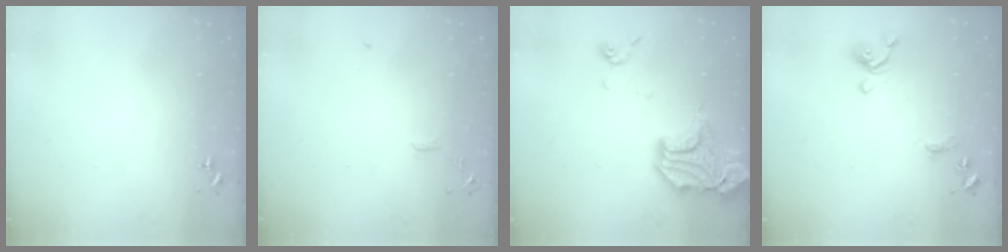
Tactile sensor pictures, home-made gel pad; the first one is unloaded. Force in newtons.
{"total": 6.0, "press": 6.0, "slide": 0.7}
{"total": 20.2, "press": 20.0, "slide": 2.5}
{"total": 11.3, "press": 11.2, "slide": 1.3}